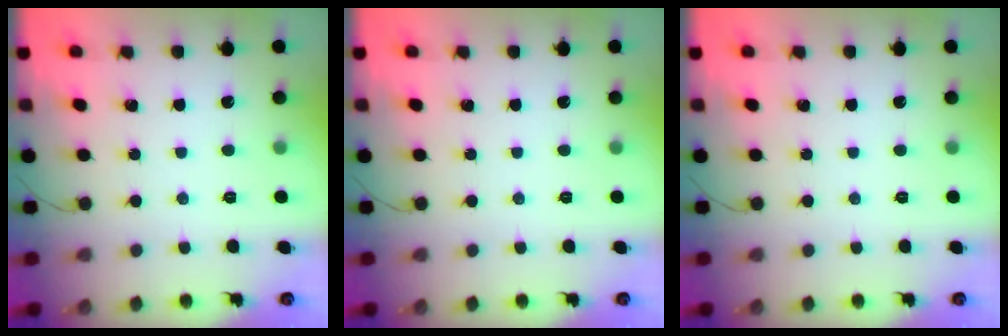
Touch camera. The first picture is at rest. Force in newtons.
{"total": 0.0}
{"total": 0.0}